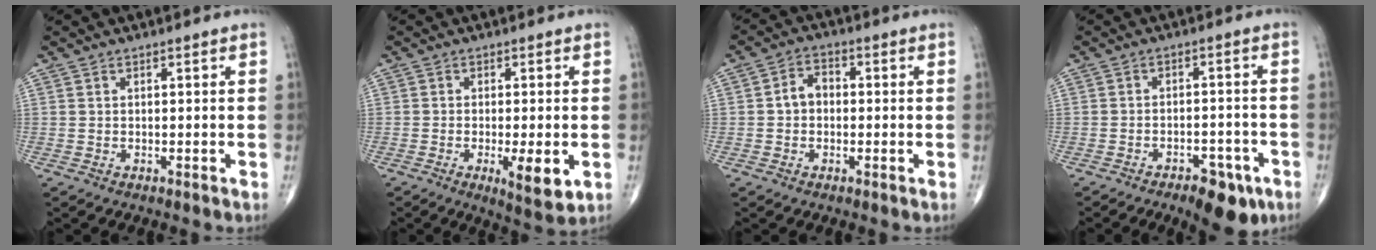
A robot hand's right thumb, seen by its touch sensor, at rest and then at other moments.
{"total": 6.9, "force": [-1.9, 1.9, 6.4], "torque": [-0.099, -0.017, -0.027]}
{"total": 4.3, "force": [-0.2, 3.4, 2.7], "torque": [-0.034, 0.019, -0.013]}
{"total": 8.2, "force": [-5.0, 3.8, 5.4], "torque": [-0.060, 0.026, -0.068]}